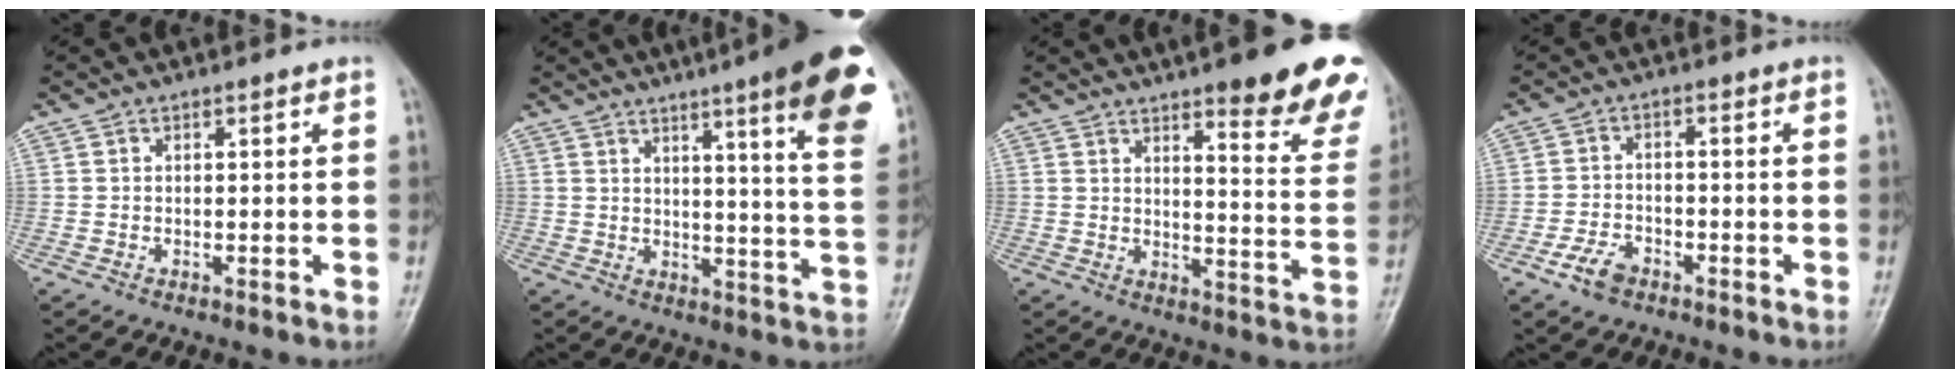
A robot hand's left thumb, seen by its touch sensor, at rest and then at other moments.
{"total": 19.0, "force": [10.9, 2.1, 15.3], "torque": [-0.173, -0.046, 0.126]}
{"total": 19.5, "force": [12.7, 4.3, 14.1], "torque": [-0.145, -0.062, 0.155]}
{"total": 4.8, "force": [-2.9, 2.9, 2.5], "torque": [-0.045, 0.014, -0.053]}